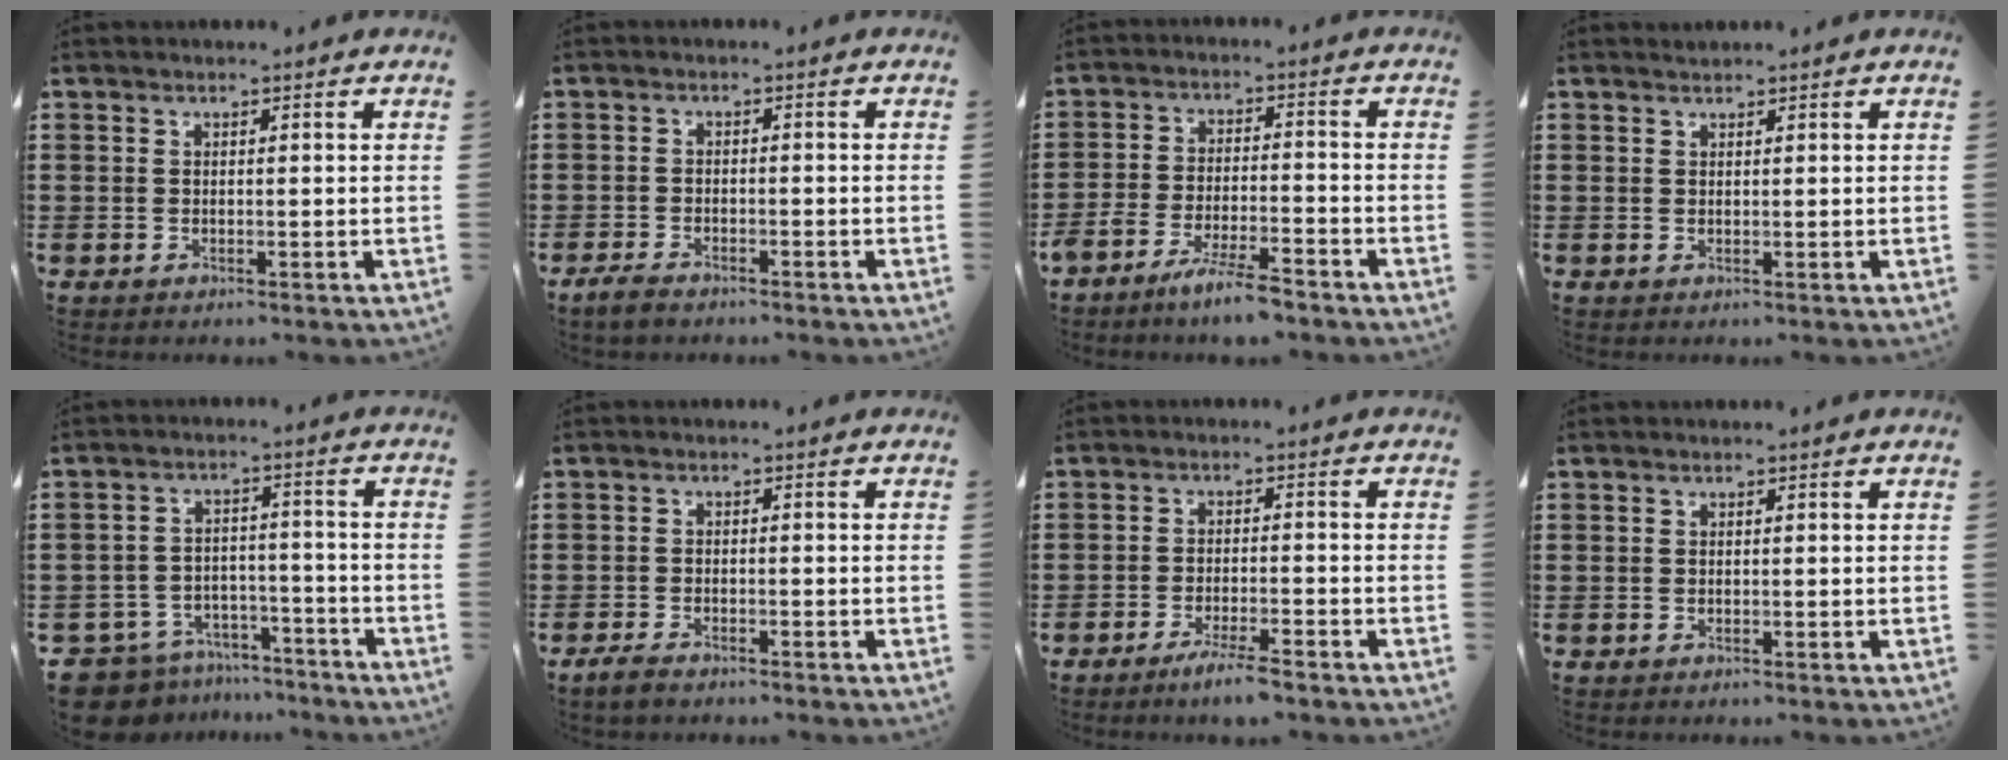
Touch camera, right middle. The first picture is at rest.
{"total": 2.1, "force": [-1.8, 0.9, 0.6], "torque": [-0.028, -0.002, -0.042]}
{"total": 6.0, "force": [-5.1, 0.5, 3.0], "torque": [-0.059, -0.003, -0.094]}
{"total": 0.7, "force": [0.6, 0.0, -0.2], "torque": [0.002, -0.002, 0.013]}
{"total": 7.3, "force": [-7.0, 2.1, 0.7], "torque": [-0.042, 0.011, -0.147]}
{"total": 1.9, "force": [-1.7, 0.7, 0.6], "torque": [-0.020, 0.000, -0.036]}
{"total": 3.7, "force": [-2.9, 0.1, 2.3], "torque": [-0.043, -0.003, -0.052]}
{"total": 0.0}